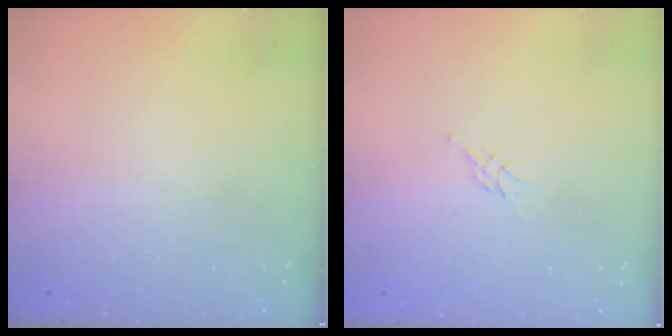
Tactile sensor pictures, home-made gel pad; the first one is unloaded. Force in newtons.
{"total": 4.8, "press": 4.8, "slide": 0.7}